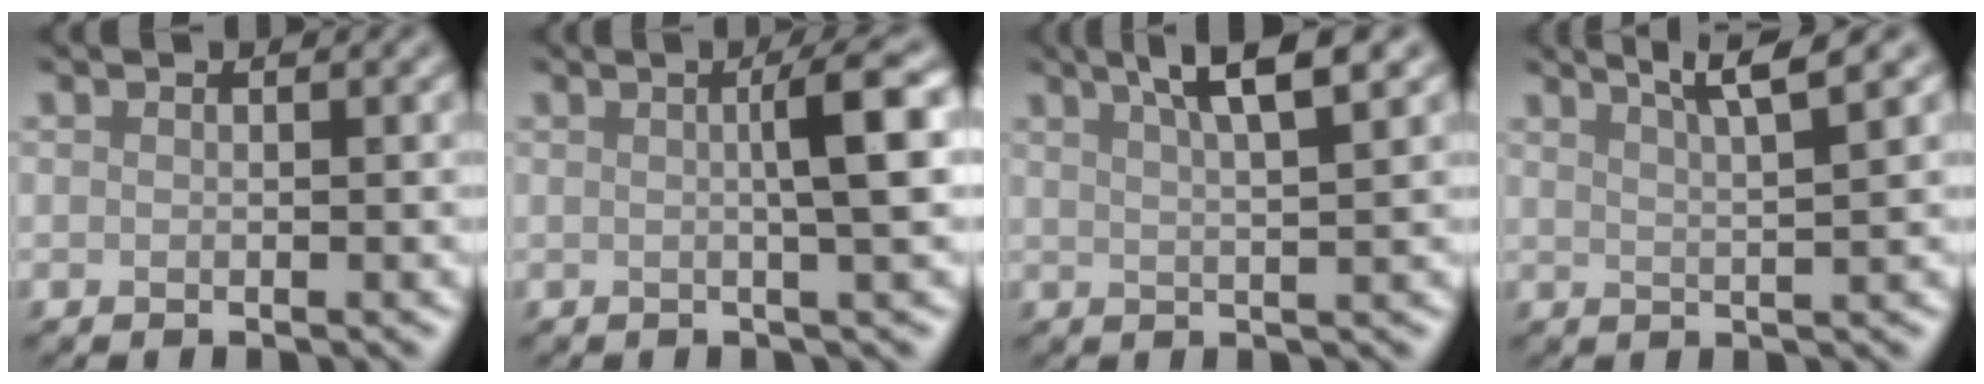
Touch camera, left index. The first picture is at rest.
{"total": 4.2, "force": [0.5, 0.5, 4.2], "torque": [-0.058, 0.008, 0.002]}
{"total": 5.1, "force": [2.9, 1.0, 4.1], "torque": [-0.048, 0.016, 0.039]}
{"total": 4.5, "force": [2.9, 0.6, 3.4], "torque": [-0.043, 0.016, 0.037]}